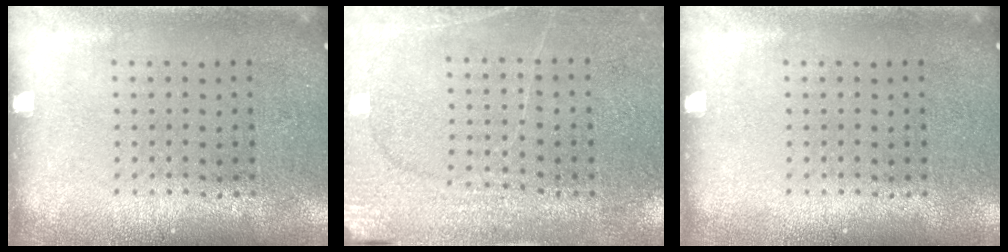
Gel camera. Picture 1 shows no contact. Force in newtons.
{"total": 2.8, "press": 2.7, "slide": 0.7}
{"total": 0.0}